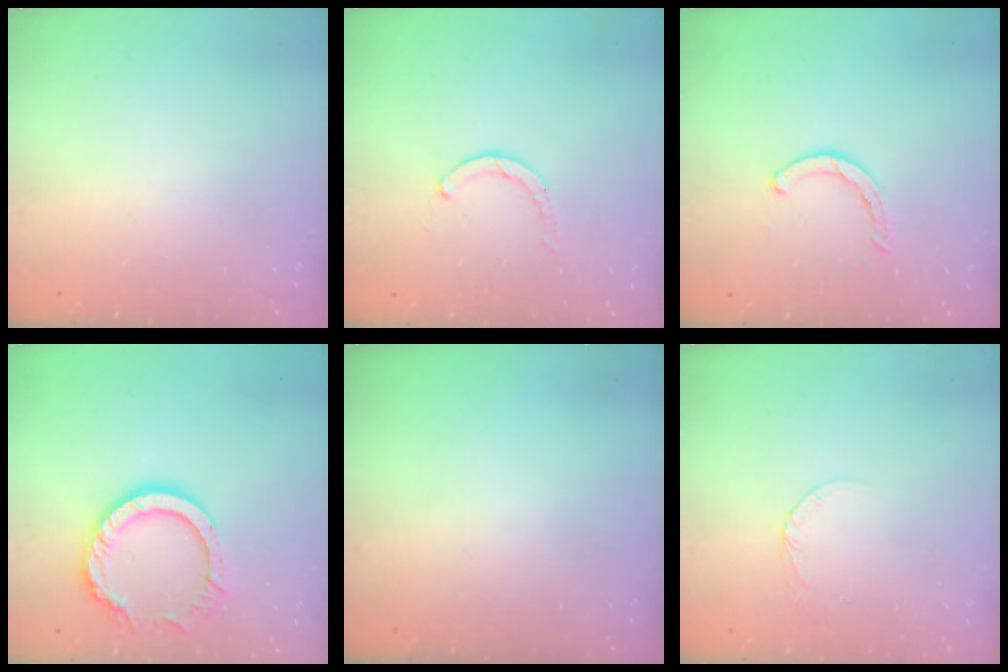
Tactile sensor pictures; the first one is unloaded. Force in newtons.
{"total": 2.3, "press": 2.3, "slide": 0.3}
{"total": 2.5, "press": 2.5, "slide": 0.4}
{"total": 12.3, "press": 12.2, "slide": 1.0}
{"total": 0.0}
{"total": 3.5, "press": 3.5, "slide": 0.3}